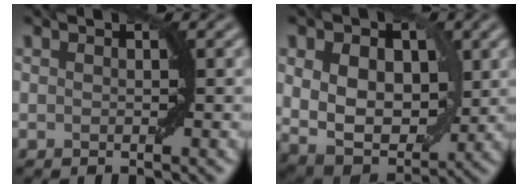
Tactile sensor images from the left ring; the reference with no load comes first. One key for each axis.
{"total": 8.6, "fx": 1.5, "fy": 6.0, "fz": 6.0, "tx": -0.109, "ty": -0.006, "tz": 0.028}